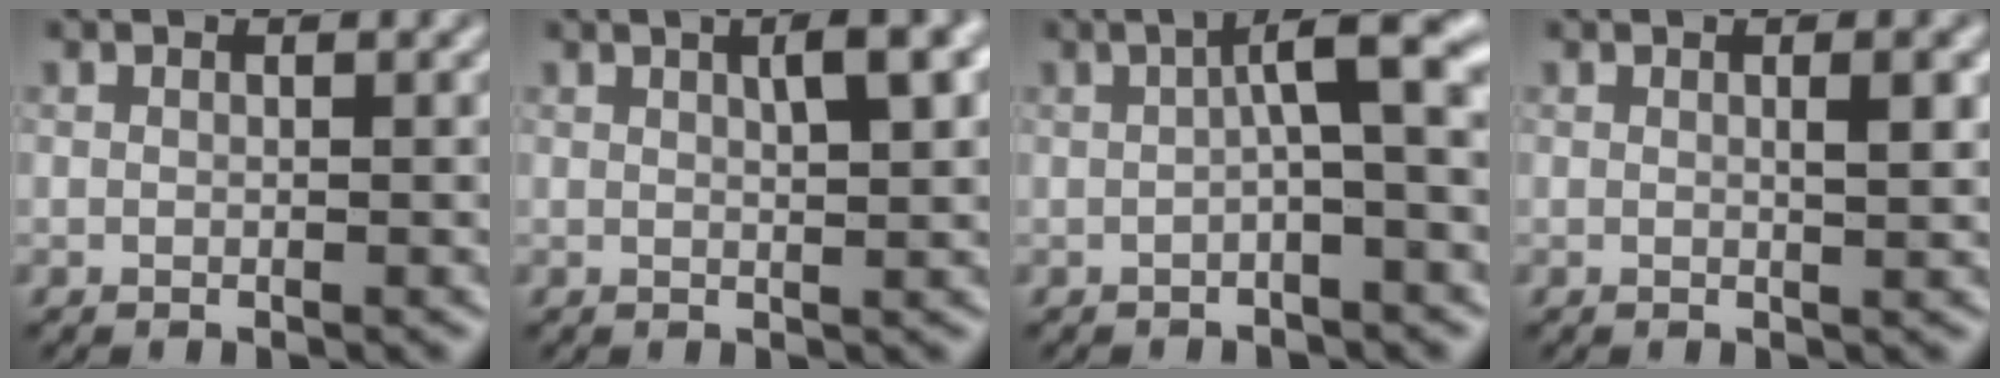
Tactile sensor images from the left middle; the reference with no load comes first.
{"total": 4.1, "force": [1.6, 1.0, 3.7], "torque": [-0.049, 0.009, 0.021]}
{"total": 4.7, "force": [0.1, 0.7, 4.7], "torque": [-0.075, 0.018, -0.006]}
{"total": 1.7, "force": [0.4, 0.3, 1.6], "torque": [-0.023, 0.001, 0.004]}